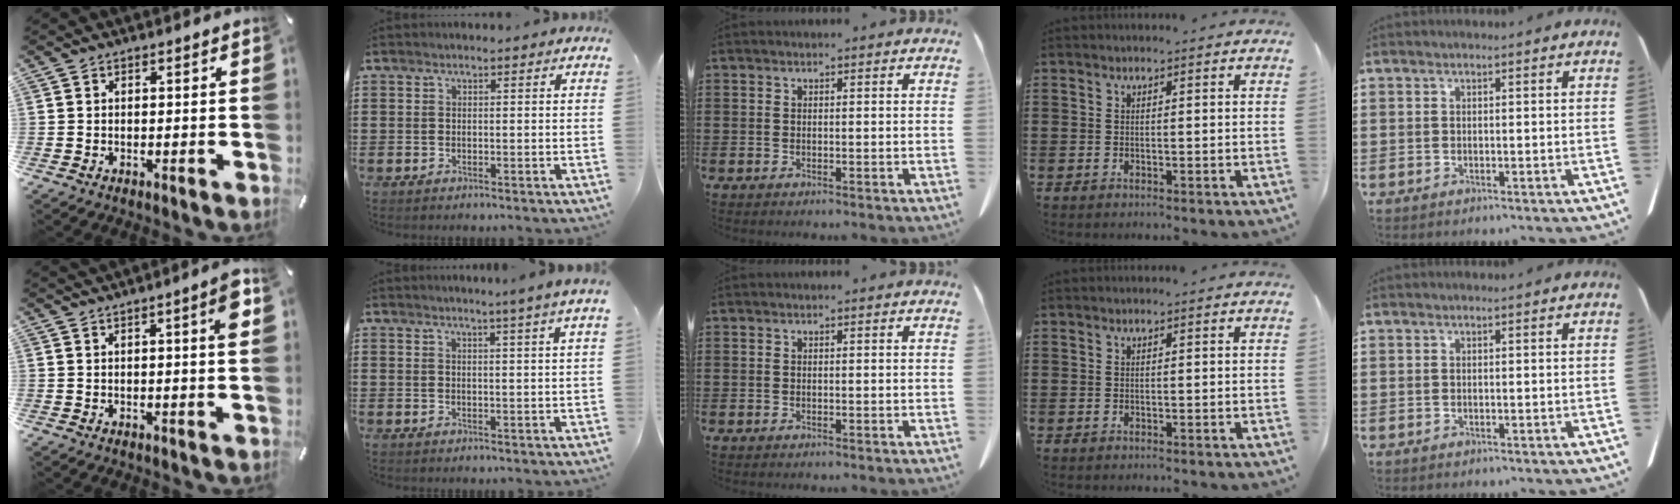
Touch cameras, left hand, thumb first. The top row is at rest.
{"thumb": {"total": 5.5, "force": [2.4, 0.6, 4.9], "torque": [-0.073, -0.010, 0.035]}, "index": {"total": 2.4, "force": [1.7, -1.1, 1.2], "torque": [-0.023, -0.008, 0.030]}}